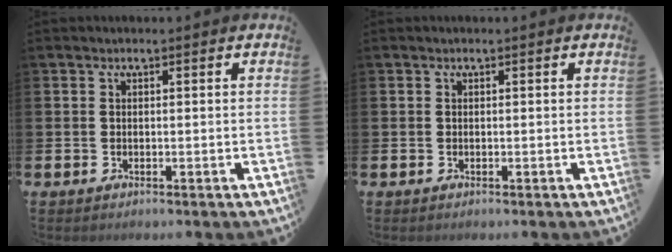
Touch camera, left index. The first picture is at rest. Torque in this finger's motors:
{"motor_torque": [0.01, 0.01, 0.00, 0.00]}